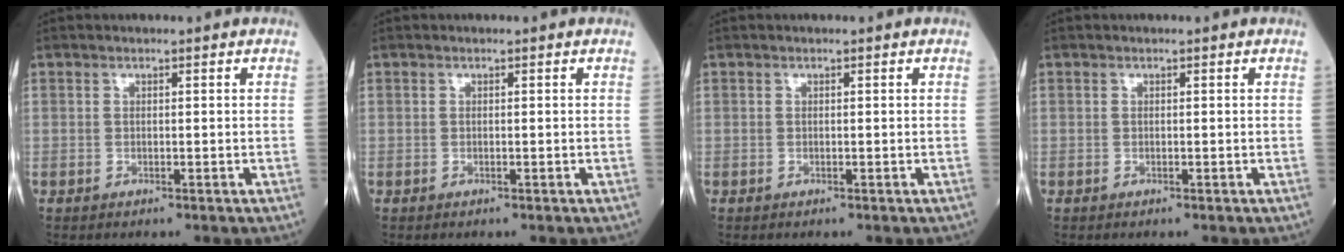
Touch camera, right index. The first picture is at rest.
{"total": 0.0}
{"total": 0.0}
{"total": 0.0}